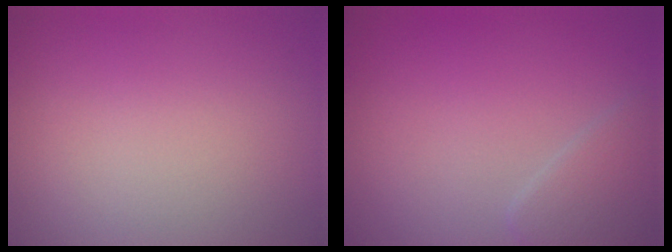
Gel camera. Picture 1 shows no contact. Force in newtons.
{"total": 2.2, "press": 2.2, "slide": 0.1}